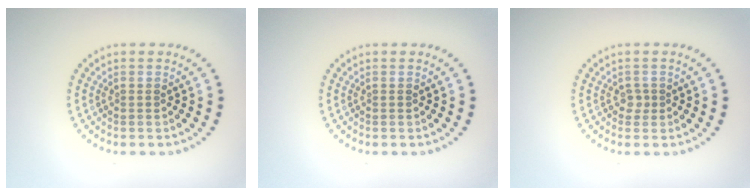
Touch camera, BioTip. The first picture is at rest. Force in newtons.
{"total": 0.0}
{"total": 0.9, "press": 0.7, "slide": 0.6}